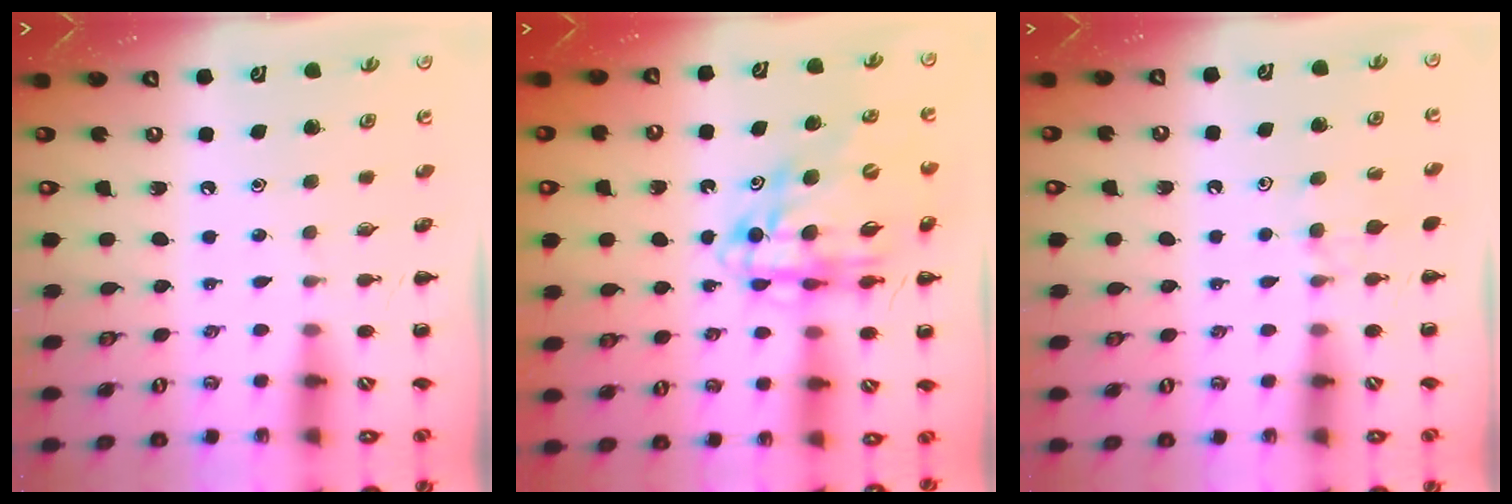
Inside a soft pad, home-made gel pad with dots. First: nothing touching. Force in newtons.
{"total": 15.1, "press": 14.5, "slide": 4.2}
{"total": 7.1, "press": 6.9, "slide": 1.8}